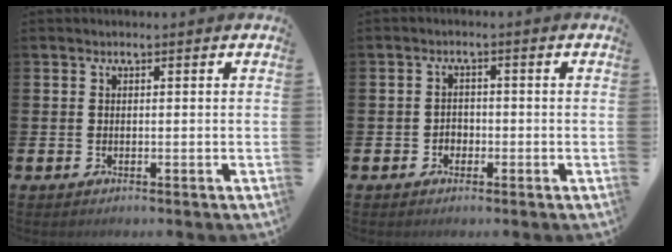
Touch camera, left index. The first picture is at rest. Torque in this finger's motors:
{"motor_torque": [-0.02, 0.12, 0.01, 0.00]}